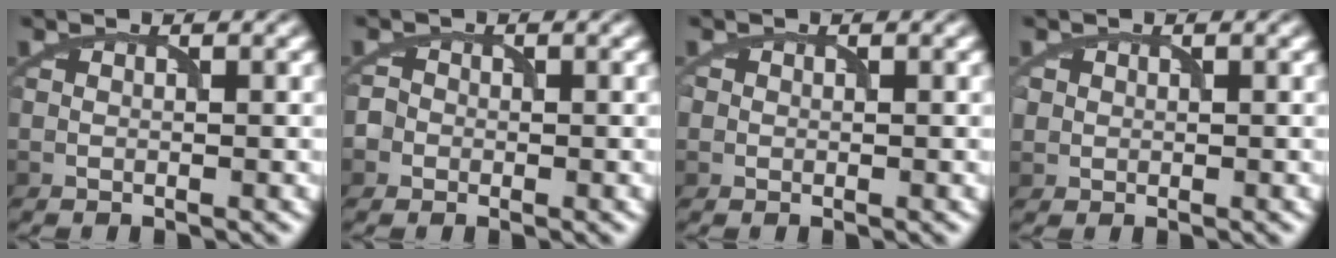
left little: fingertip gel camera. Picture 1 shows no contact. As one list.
[{"total": 1.5, "force": [-0.6, 1.4, 0.0], "torque": [0.008, 0.006, -0.007]}, {"total": 0.7, "force": [-0.1, 0.7, 0.0], "torque": [0.005, 0.001, 0.002]}, {"total": 0.9, "force": [0.2, 0.9, -0.2], "torque": [0.012, -0.002, 0.006]}]